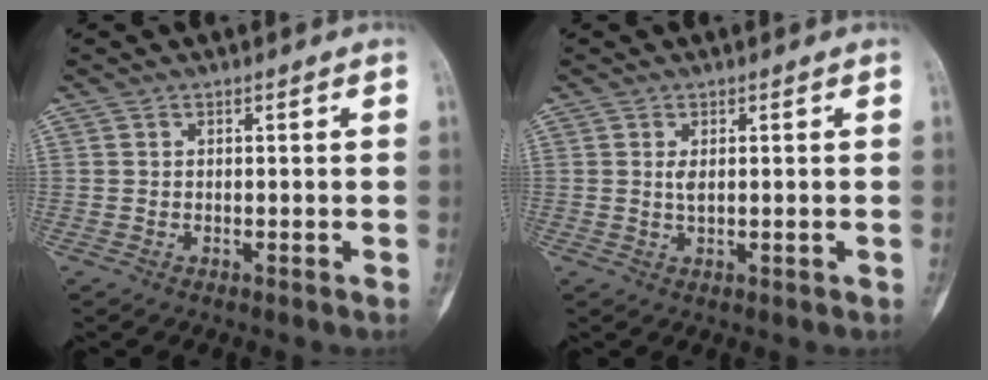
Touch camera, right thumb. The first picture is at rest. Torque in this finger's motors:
{"motor_torque": [0.44, 0.40, 0.37, 0.34, 0.04]}